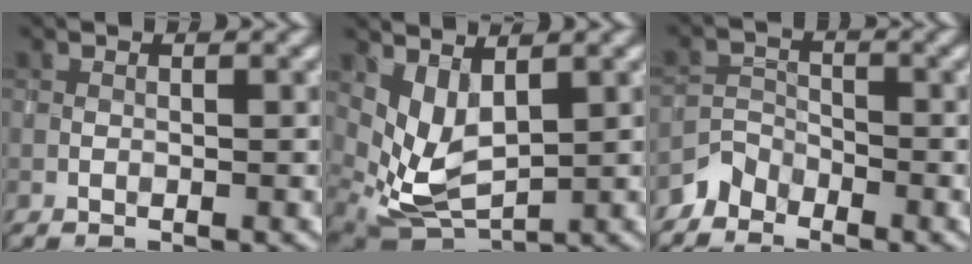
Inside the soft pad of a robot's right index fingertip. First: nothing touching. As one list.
[{"total": 4.6, "force": [2.0, 2.4, 3.3], "torque": [-0.078, -0.017, 0.047]}, {"total": 2.2, "force": [-1.9, 1.0, -0.2], "torque": [0.007, 0.008, -0.048]}]